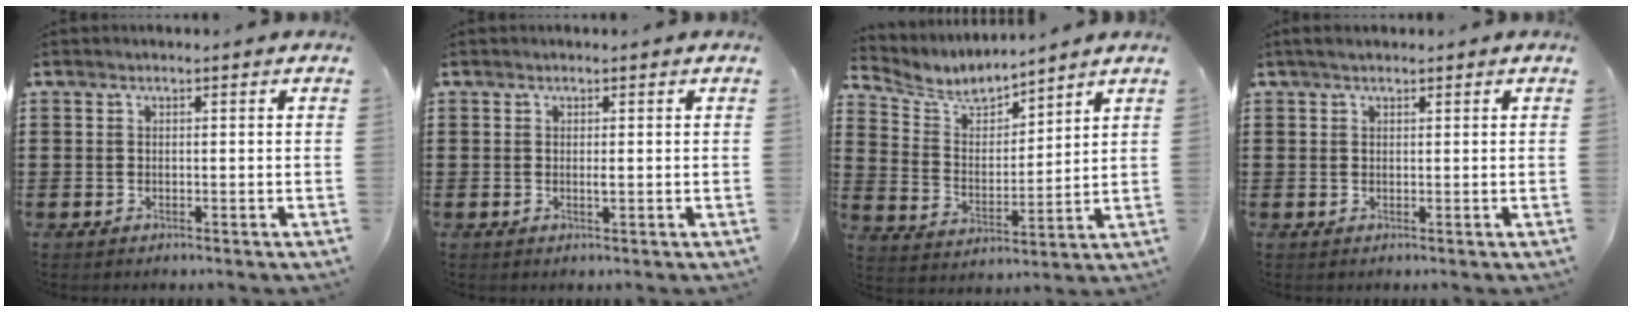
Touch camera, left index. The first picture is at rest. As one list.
[{"total": 0.9, "force": [0.1, 0.0, 0.9], "torque": [-0.017, -0.004, 0.002]}, {"total": 6.1, "force": [5.6, 1.7, 1.8], "torque": [-0.066, -0.032, 0.094]}, {"total": 1.2, "force": [0.9, 0.5, 0.6], "torque": [-0.014, 0.004, 0.017]}]